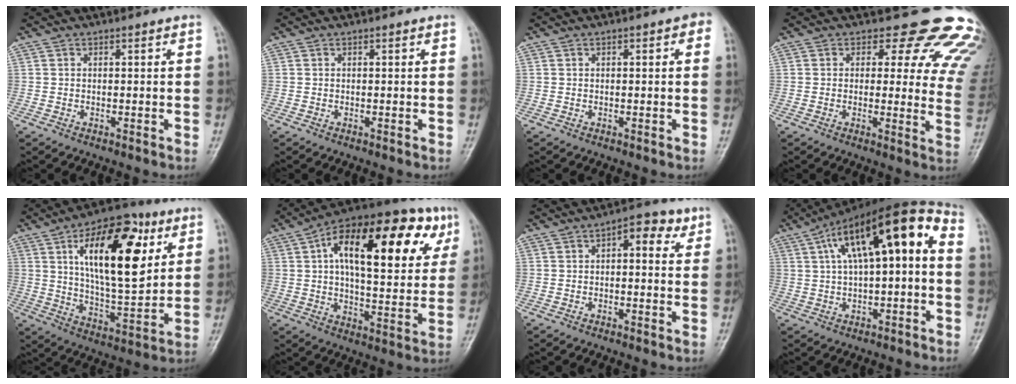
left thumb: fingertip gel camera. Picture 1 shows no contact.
{"total": 0.0}
{"total": 2.4, "force": [0.6, 1.0, 2.1], "torque": [-0.022, 0.009, 0.002]}
{"total": 16.5, "force": [13.9, 7.1, 5.4], "torque": [0.000, -0.099, 0.123]}
{"total": 21.4, "force": [7.7, 9.2, 17.8], "torque": [-0.251, -0.030, 0.123]}
{"total": 26.5, "force": [9.4, 11.7, 21.9], "torque": [-0.293, 0.021, 0.130]}
{"total": 5.7, "force": [2.2, 2.8, 4.4], "torque": [-0.035, 0.006, 0.018]}
{"total": 17.0, "force": [2.9, 6.2, 15.5], "torque": [-0.236, 0.055, 0.036]}